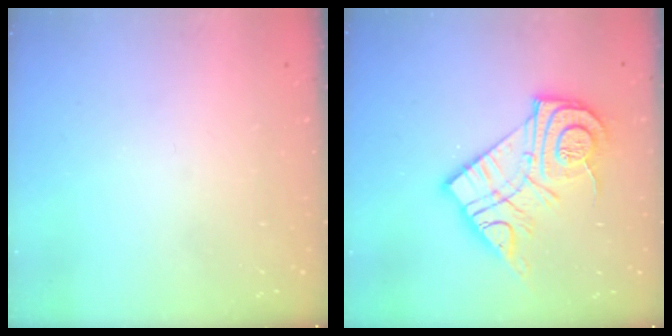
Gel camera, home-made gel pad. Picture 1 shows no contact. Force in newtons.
{"total": 18.5, "press": 18.5, "slide": 1.5}